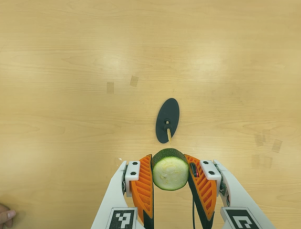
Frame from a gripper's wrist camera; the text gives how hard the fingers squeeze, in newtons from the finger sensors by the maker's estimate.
{"total": 11.5, "left": 11.8, "right": 11.3}